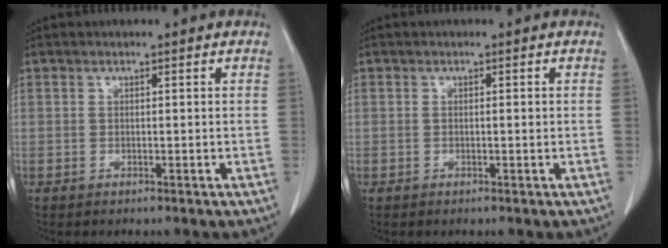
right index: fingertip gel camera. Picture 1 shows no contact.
{"total": 0.6, "force": [0.0, 0.1, 0.6], "torque": [-0.010, 0.000, 0.001]}